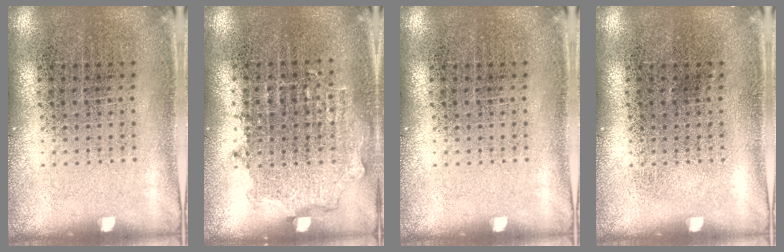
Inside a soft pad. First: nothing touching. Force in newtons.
{"total": 0.8, "press": 0.8, "slide": 0.3}
{"total": 0.0}
{"total": 0.0}